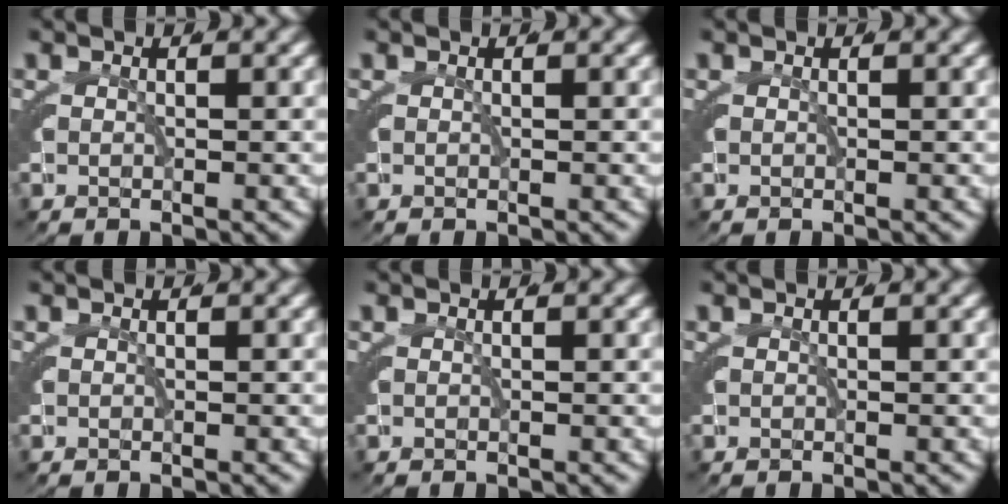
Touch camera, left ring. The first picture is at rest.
{"total": 0.0}
{"total": 0.0}
{"total": 0.0}
{"total": 0.0}
{"total": 0.0}